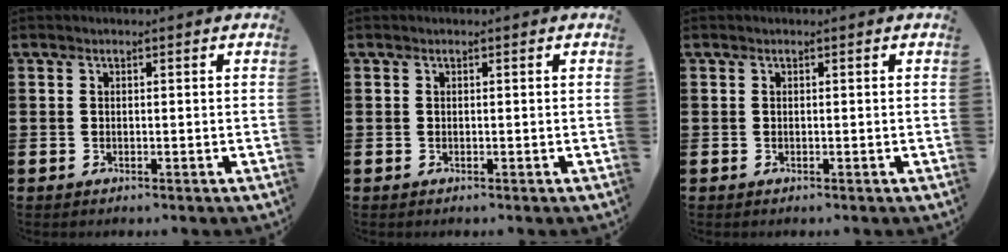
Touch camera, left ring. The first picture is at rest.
{"total": 0.0}
{"total": 0.0}